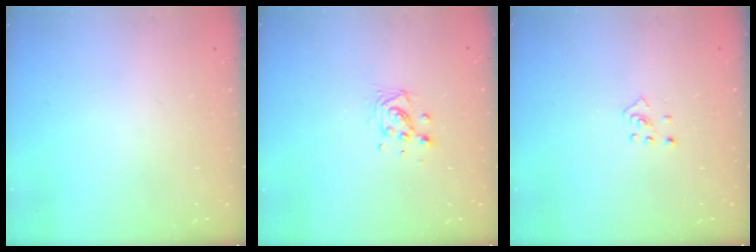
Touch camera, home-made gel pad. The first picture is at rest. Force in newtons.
{"total": 6.7, "press": 6.3, "slide": 2.3}
{"total": 2.5, "press": 2.4, "slide": 0.8}